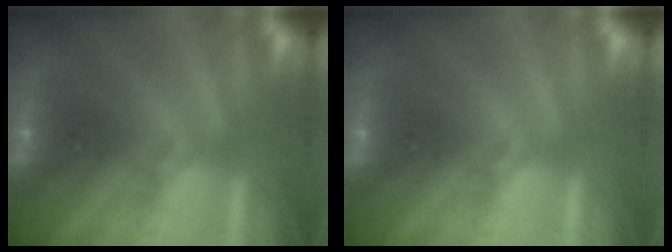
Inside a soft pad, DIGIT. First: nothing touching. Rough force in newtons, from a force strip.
{"total": 0.0}